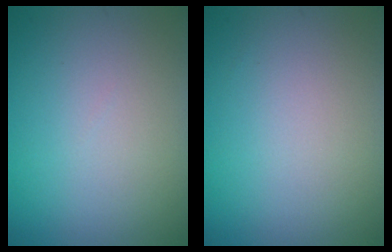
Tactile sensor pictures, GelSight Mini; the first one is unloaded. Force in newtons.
{"total": 0.0}